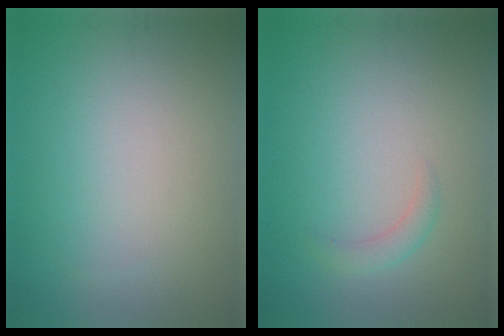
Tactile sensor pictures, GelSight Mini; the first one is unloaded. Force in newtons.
{"total": 1.2, "press": 1.2, "slide": 0.1}